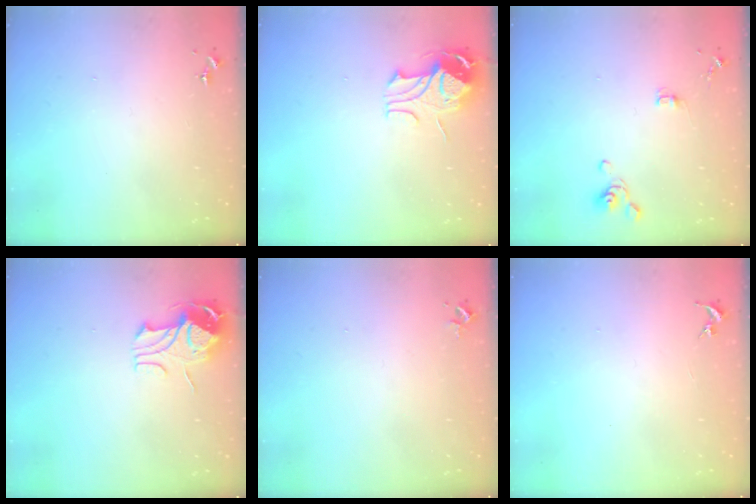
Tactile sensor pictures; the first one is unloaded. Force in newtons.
{"total": 9.9, "press": 9.8, "slide": 1.4}
{"total": 4.1, "press": 3.9, "slide": 1.4}
{"total": 10.0, "press": 9.9, "slide": 0.6}
{"total": 2.4, "press": 2.4, "slide": 0.3}
{"total": 0.0}